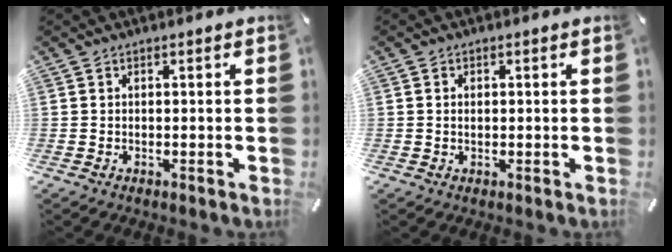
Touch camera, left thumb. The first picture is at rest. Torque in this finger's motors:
{"motor_torque": [-0.16, -0.38, 0.17, 0.13, -0.02]}